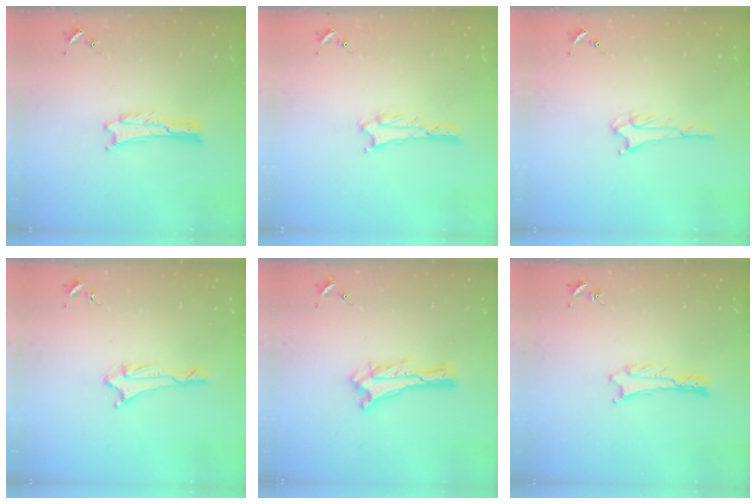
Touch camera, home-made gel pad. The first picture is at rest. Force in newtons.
{"total": 0.7, "press": 0.7, "slide": 0.1}
{"total": 1.6, "press": 1.6, "slide": 0.1}
{"total": 1.7, "press": 1.6, "slide": 0.6}
{"total": 0.0}
{"total": 0.6, "press": 0.6, "slide": 0.1}